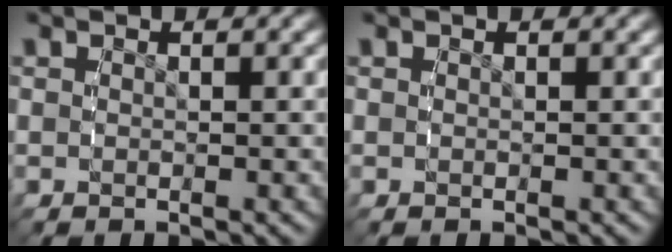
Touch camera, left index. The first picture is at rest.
{"total": 0.0}